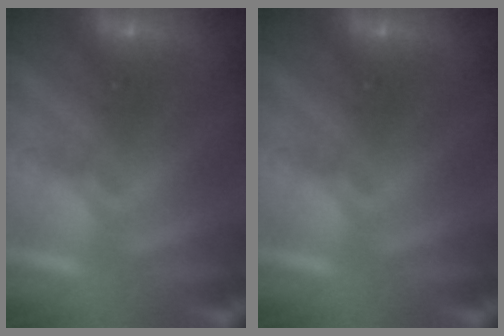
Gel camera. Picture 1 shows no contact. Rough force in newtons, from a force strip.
{"total": 0.0}